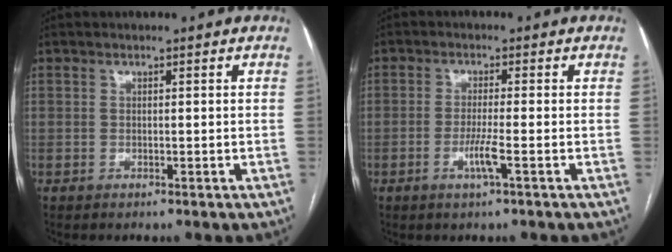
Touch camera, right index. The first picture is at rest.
{"total": 3.5, "force": [-1.4, -0.3, 3.2], "torque": [-0.065, -0.007, -0.028]}